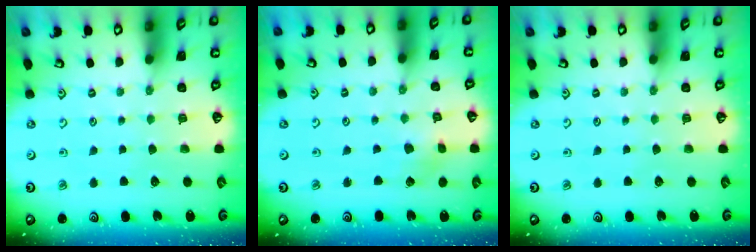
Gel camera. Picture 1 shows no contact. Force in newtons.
{"total": 2.9, "press": 2.9, "slide": 0.2}
{"total": 0.0}